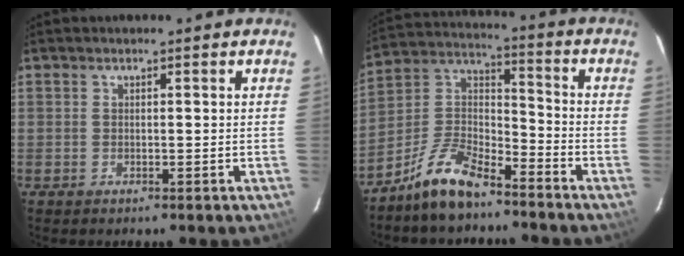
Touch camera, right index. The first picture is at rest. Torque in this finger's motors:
{"motor_torque": [0.75, -0.83, 0.47, 0.09]}